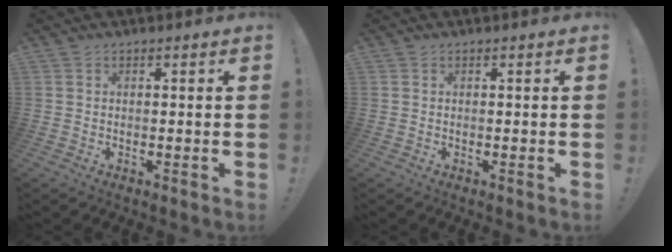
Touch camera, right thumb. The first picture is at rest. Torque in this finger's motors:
{"motor_torque": [0.00, 0.00, 0.00, 0.00, 0.00]}